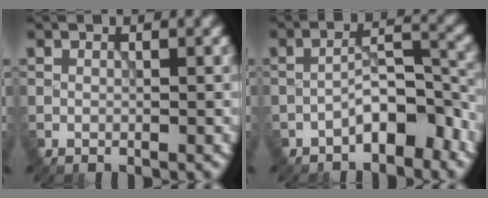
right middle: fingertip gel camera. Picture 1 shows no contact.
{"total": 4.5, "force": [-2.8, 1.5, 3.2], "torque": [-0.044, 0.018, -0.050]}